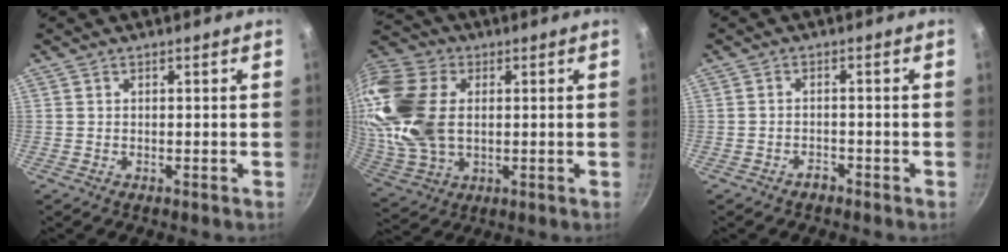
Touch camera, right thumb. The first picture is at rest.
{"total": 21.6, "force": [2.9, 14.8, 15.5], "torque": [-0.322, 0.002, 0.057]}
{"total": 1.7, "force": [-1.4, 0.7, 0.6], "torque": [-0.006, 0.018, -0.020]}